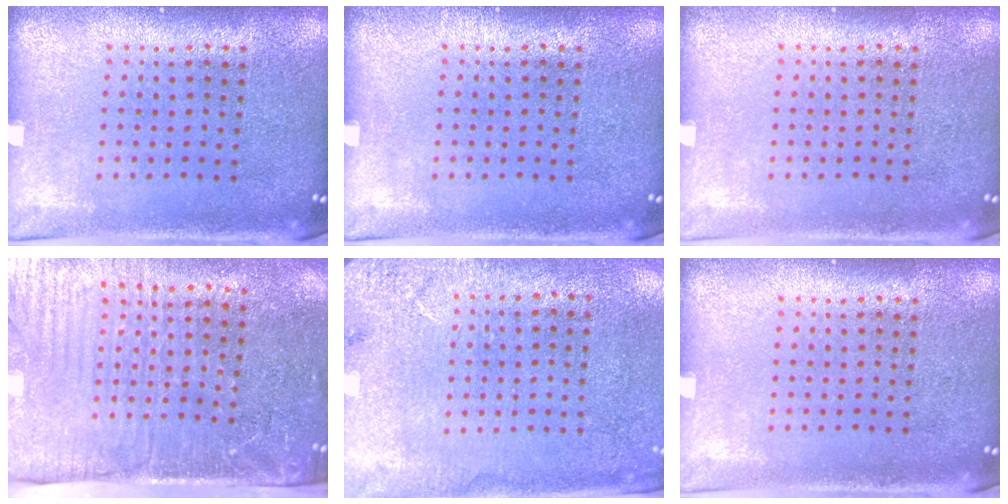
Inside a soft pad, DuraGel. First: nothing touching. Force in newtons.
{"total": 0.0}
{"total": 0.0}
{"total": 4.3, "press": 3.7, "slide": 2.2}
{"total": 2.7, "press": 2.3, "slide": 1.3}
{"total": 0.0}